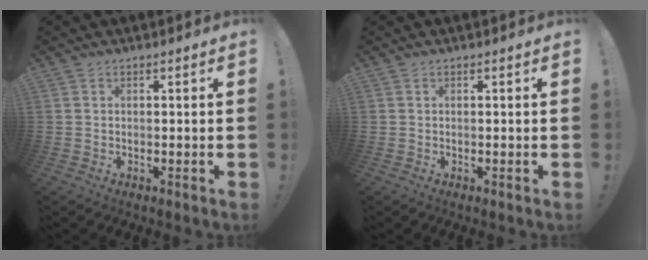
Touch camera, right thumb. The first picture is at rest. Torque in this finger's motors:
{"motor_torque": [-0.07, 0.05, 0.12, -0.10, 0.02]}